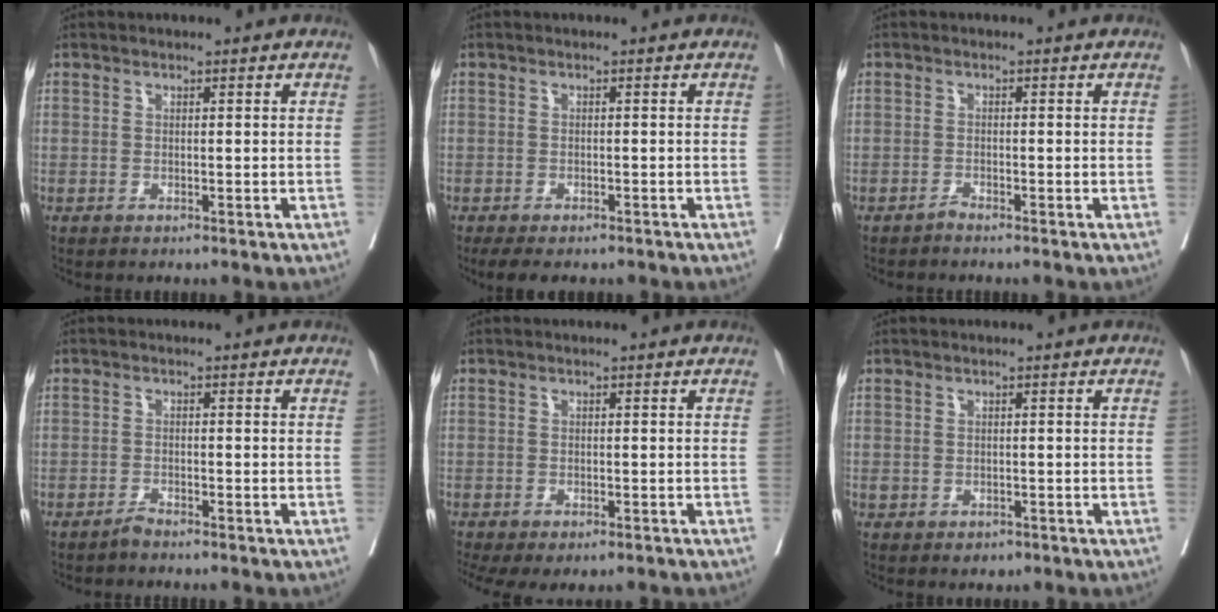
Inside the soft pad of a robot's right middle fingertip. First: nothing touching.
{"total": 5.9, "force": [-4.7, 2.2, 2.8], "torque": [-0.032, -0.009, -0.067]}
{"total": 0.7, "force": [-0.7, -0.1, 0.1], "torque": [0.001, -0.001, -0.013]}
{"total": 1.1, "force": [-1.1, 0.0, 0.3], "torque": [-0.003, 0.000, -0.020]}
{"total": 9.3, "force": [-6.8, 3.9, 5.1], "torque": [-0.113, -0.008, -0.091]}
{"total": 1.6, "force": [-0.7, 1.3, 0.8], "torque": [-0.010, 0.001, -0.002]}